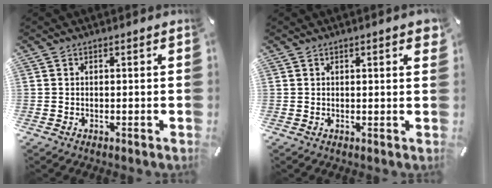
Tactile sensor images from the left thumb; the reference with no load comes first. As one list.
[{"total": 2.1, "force": [0.9, 0.4, 1.9], "torque": [-0.030, -0.002, 0.012]}]